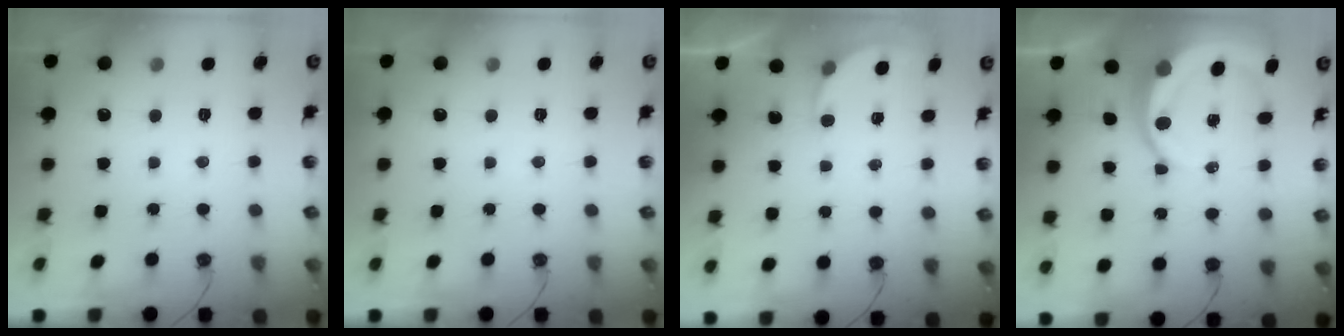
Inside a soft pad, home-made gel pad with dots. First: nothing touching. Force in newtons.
{"total": 0.0}
{"total": 2.6, "press": 2.6, "slide": 0.2}
{"total": 11.1, "press": 11.1, "slide": 1.3}